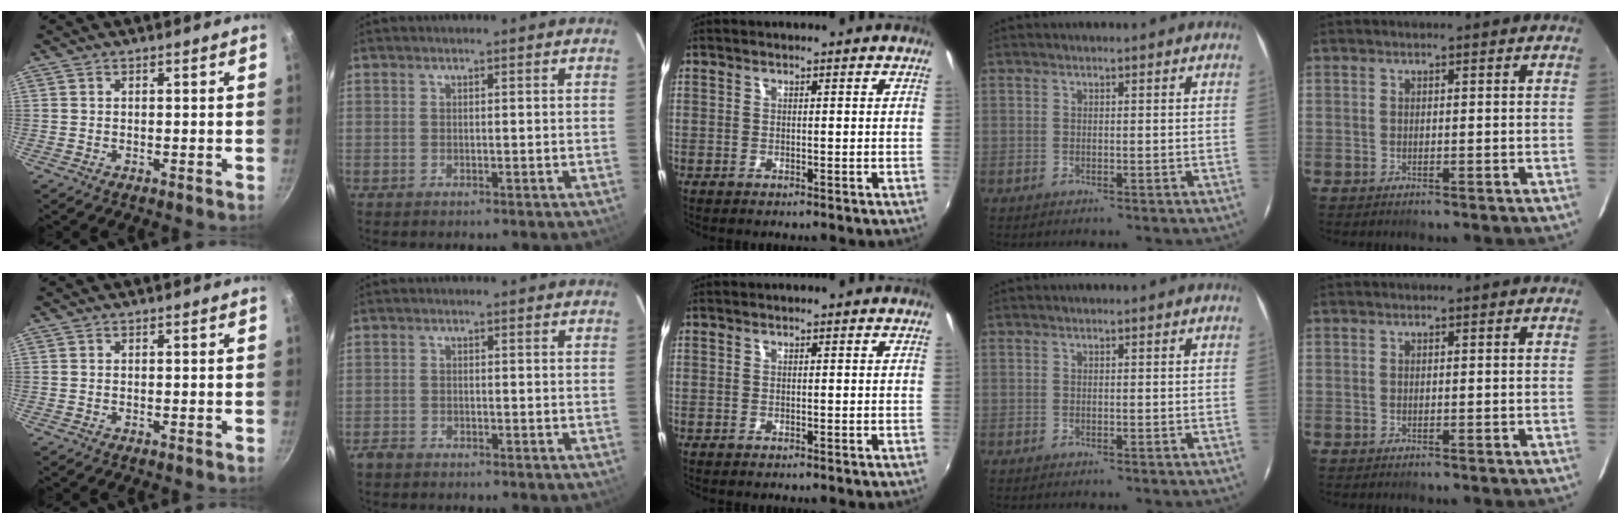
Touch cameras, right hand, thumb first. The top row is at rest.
{"index": {"total": 1.7, "force": [-1.4, 0.9, 0.4], "torque": [-0.012, 0.000, -0.027]}}